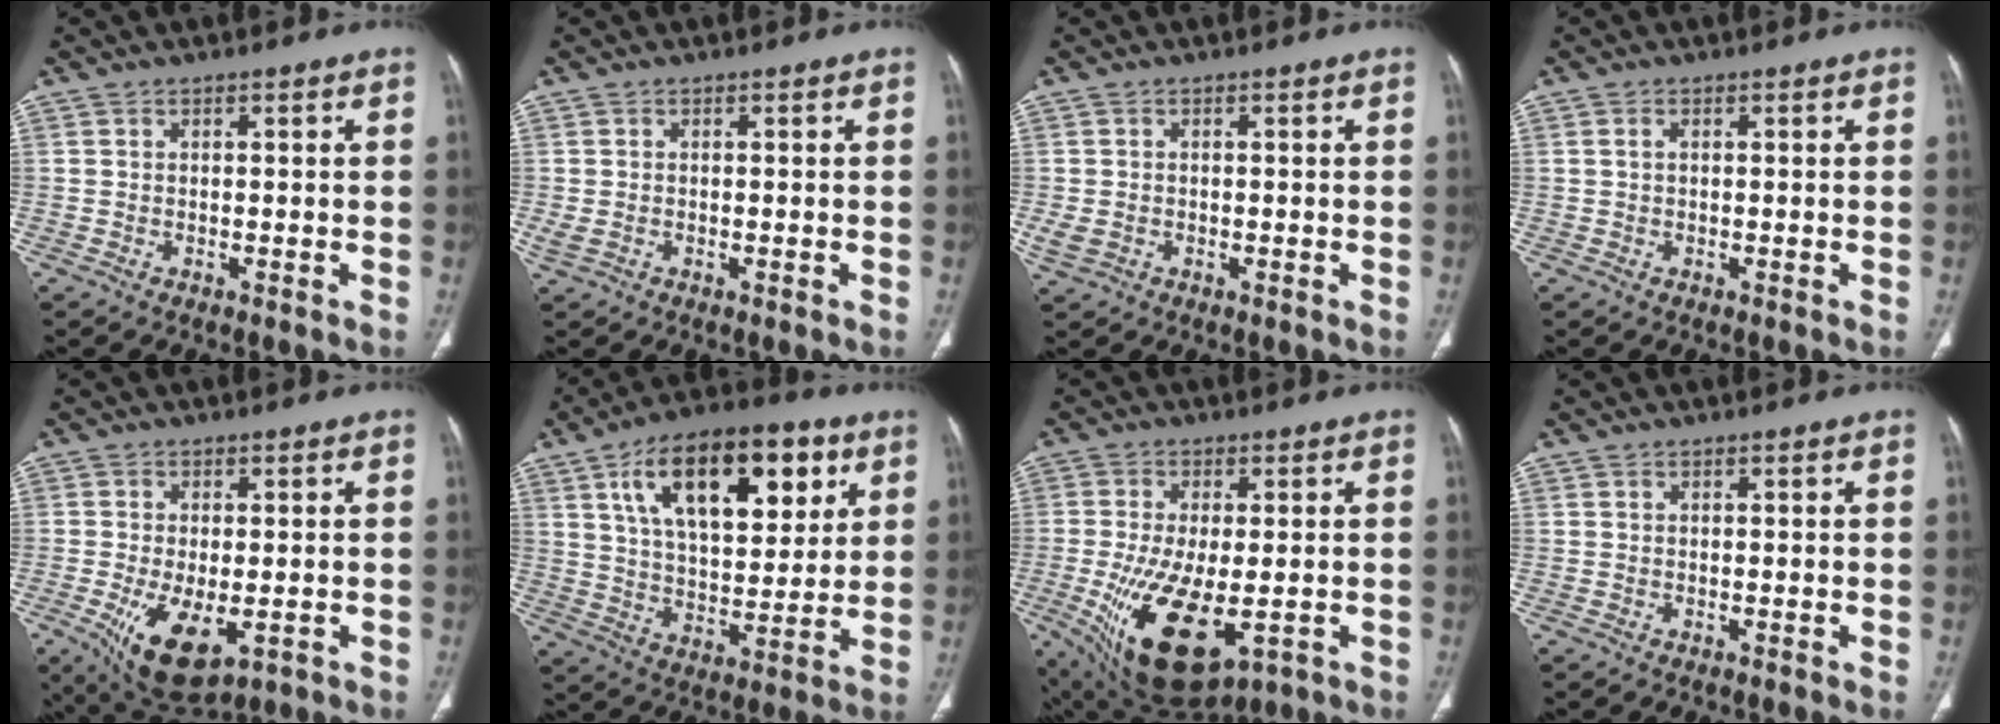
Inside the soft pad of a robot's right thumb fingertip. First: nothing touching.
{"total": 1.8, "force": [-0.3, 1.0, 1.4], "torque": [-0.043, 0.004, -0.002]}
{"total": 2.6, "force": [-0.4, 2.0, 1.6], "torque": [-0.042, 0.003, -0.003]}
{"total": 0.8, "force": [0.2, 0.5, 0.6], "torque": [-0.013, 0.003, 0.004]}
{"total": 11.2, "force": [-3.7, 5.5, 9.1], "torque": [-0.153, -0.014, -0.045]}
{"total": 22.6, "force": [9.6, 11.1, 17.2], "torque": [-0.240, -0.019, 0.158]}
{"total": 16.1, "force": [-4.4, 7.5, 13.6], "torque": [-0.255, -0.017, -0.048]}
{"total": 0.0}